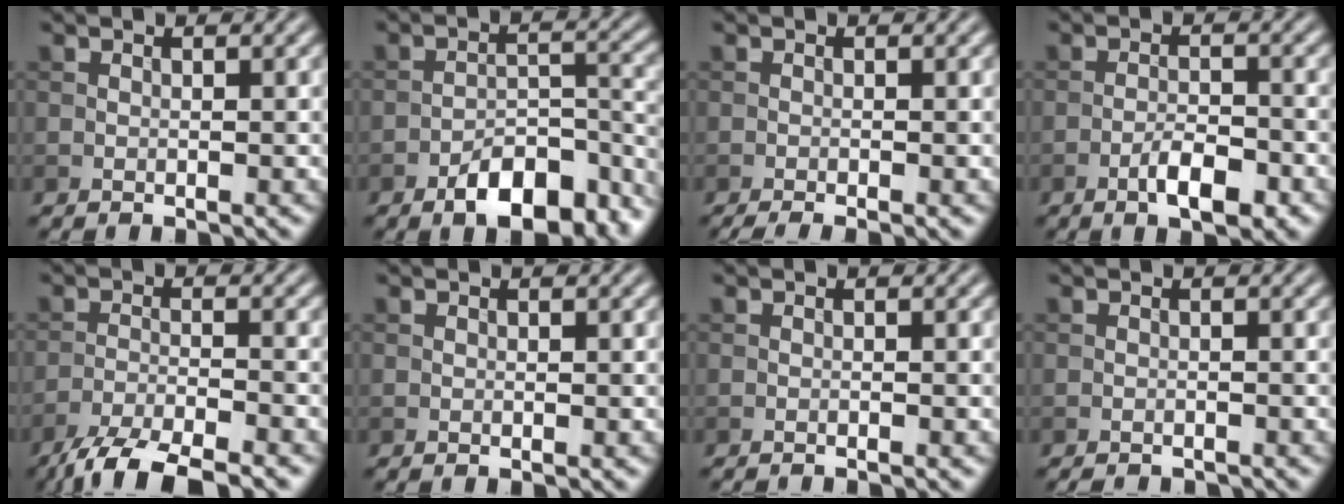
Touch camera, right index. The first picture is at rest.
{"total": 8.1, "force": [-5.6, 3.3, 4.9], "torque": [-0.064, 0.004, -0.095]}
{"total": 2.2, "force": [-1.3, 0.5, 1.7], "torque": [-0.023, -0.002, -0.026]}
{"total": 3.7, "force": [-2.0, 1.2, 2.9], "torque": [-0.051, 0.004, -0.037]}
{"total": 6.2, "force": [-5.1, 1.1, 3.3], "torque": [-0.055, -0.008, -0.098]}
{"total": 0.0}
{"total": 1.0, "force": [-0.9, 0.1, 0.5], "torque": [0.000, -0.001, -0.019]}
{"total": 2.1, "force": [-2.1, 0.3, 0.5], "torque": [-0.004, -0.006, -0.031]}